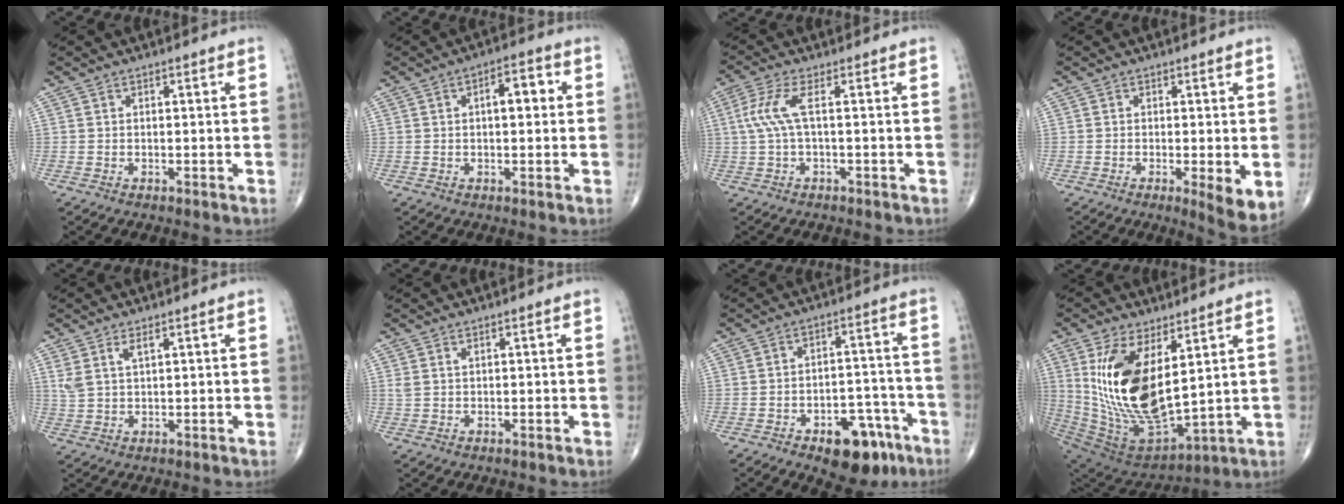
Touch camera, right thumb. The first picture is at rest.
{"total": 5.4, "force": [0.9, 2.4, 4.7], "torque": [-0.053, 0.014, 0.007]}
{"total": 5.2, "force": [0.4, 1.0, 5.1], "torque": [-0.144, 0.014, 0.008]}
{"total": 5.6, "force": [-1.0, 1.3, 5.3], "torque": [-0.082, -0.018, -0.017]}
{"total": 3.4, "force": [1.9, 1.1, 2.6], "torque": [-0.058, -0.004, 0.045]}
{"total": 1.2, "force": [0.7, 0.4, 0.9], "torque": [-0.023, 0.008, 0.020]}
{"total": 12.4, "force": [-7.1, 6.5, 7.8], "torque": [-0.072, 0.052, -0.093]}
{"total": 21.3, "force": [5.3, 10.0, 18.0], "torque": [-0.344, -0.042, 0.119]}